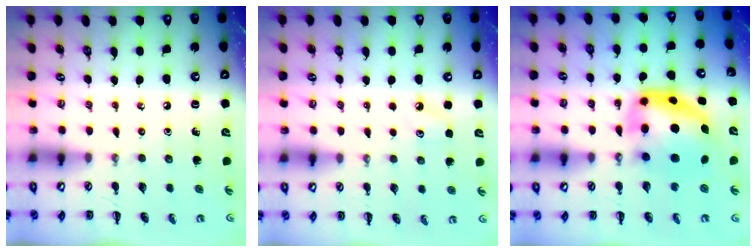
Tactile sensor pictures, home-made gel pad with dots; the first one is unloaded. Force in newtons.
{"total": 5.1, "press": 4.9, "slide": 1.5}
{"total": 9.1, "press": 8.8, "slide": 2.2}